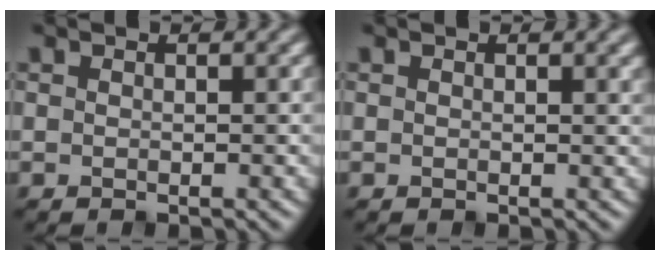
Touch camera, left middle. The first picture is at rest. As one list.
[{"total": 1.7, "force": [1.0, 0.4, 1.3], "torque": [-0.010, 0.006, 0.015]}]